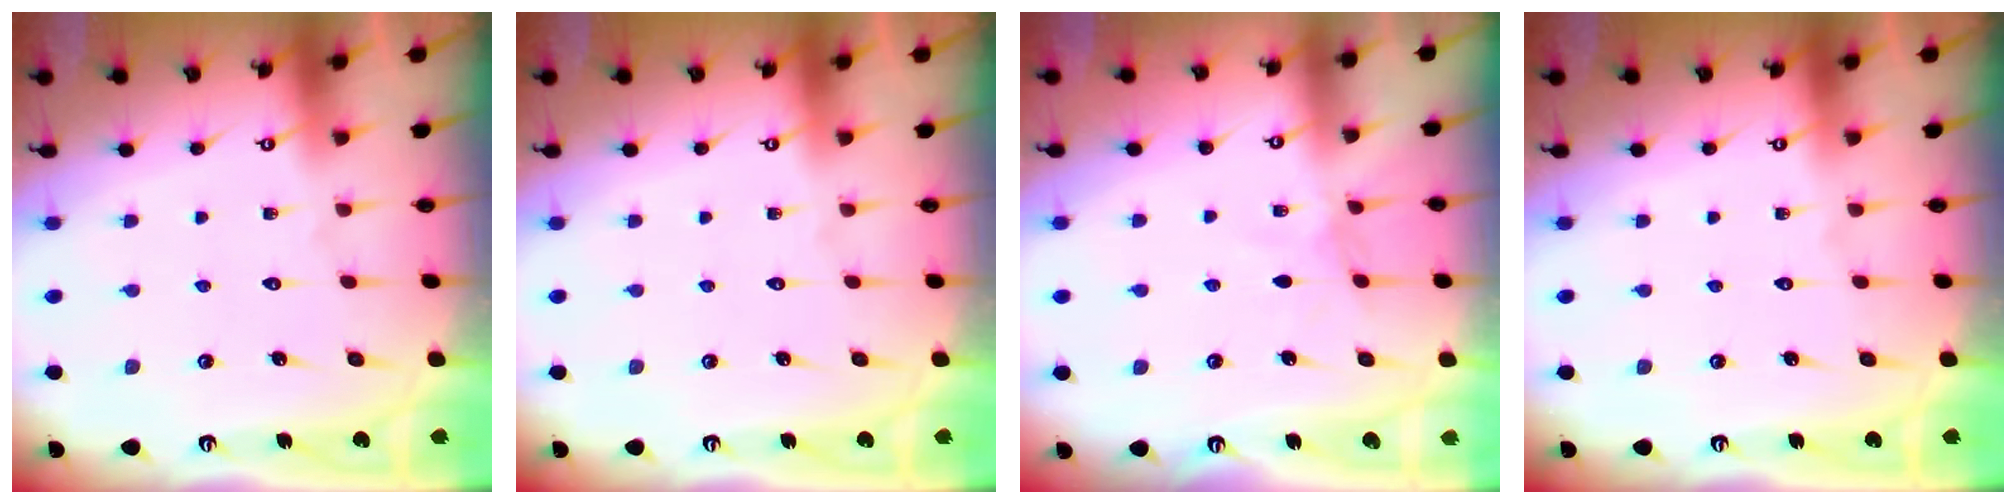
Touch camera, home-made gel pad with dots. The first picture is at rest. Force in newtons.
{"total": 0.0}
{"total": 3.0, "press": 2.9, "slide": 0.4}
{"total": 0.0}